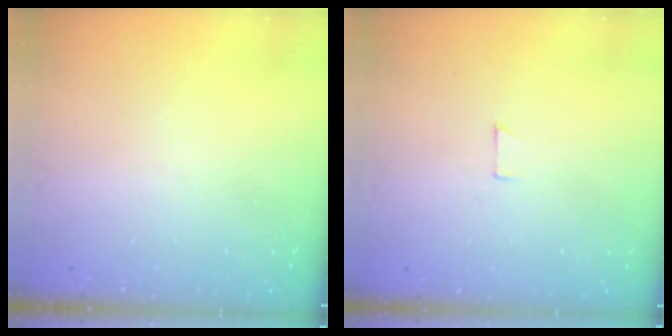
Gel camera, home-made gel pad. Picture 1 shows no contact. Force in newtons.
{"total": 3.8, "press": 3.8, "slide": 0.3}